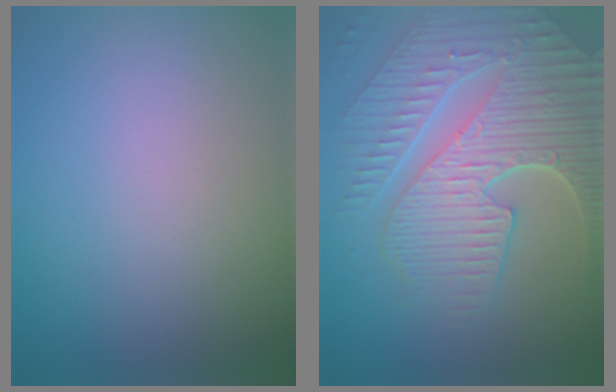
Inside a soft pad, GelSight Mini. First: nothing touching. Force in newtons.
{"total": 9.5, "press": 6.4, "slide": 7.1}